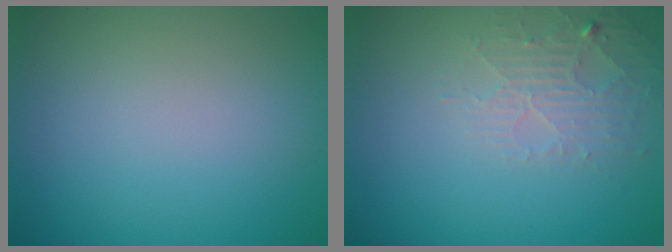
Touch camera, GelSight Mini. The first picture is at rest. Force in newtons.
{"total": 2.6, "press": 2.6, "slide": 0.4}